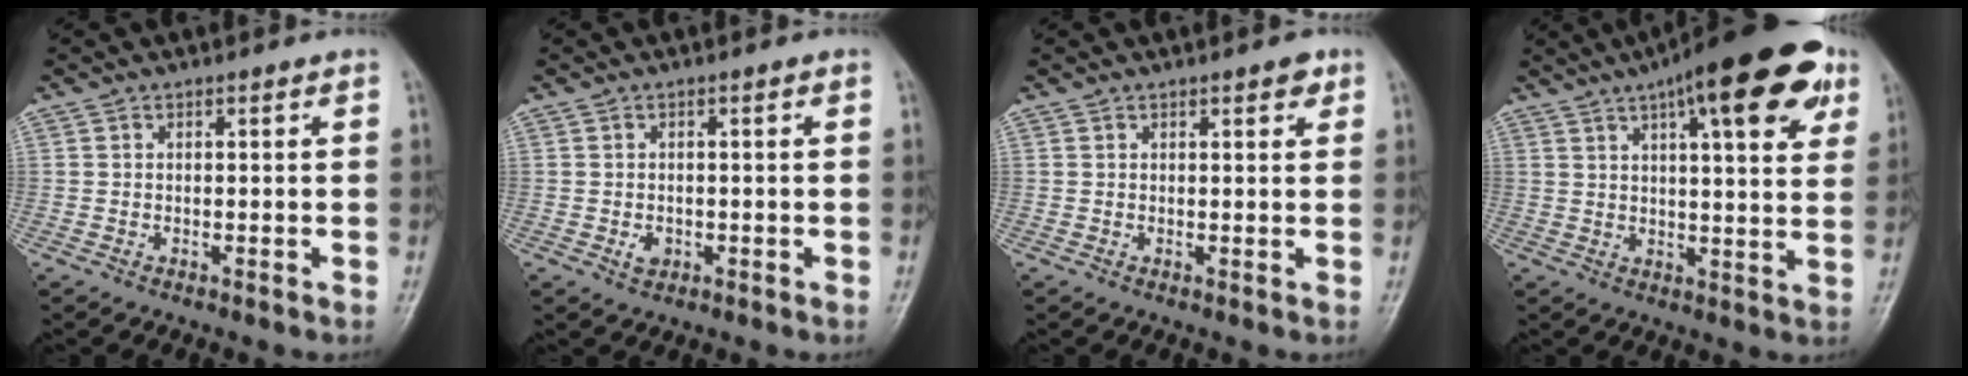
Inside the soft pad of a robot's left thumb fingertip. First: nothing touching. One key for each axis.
{"total": 2.0, "fx": -0.6, "fy": 1.5, "fz": 1.1, "tx": -0.014, "ty": 0.001, "tz": -0.007}
{"total": 2.3, "fx": 1.4, "fy": 0.9, "fz": 1.6, "tx": -0.015, "ty": -0.004, "tz": 0.015}
{"total": 20.0, "fx": 10.2, "fy": 6.0, "fz": 16.1, "tx": -0.211, "ty": -0.005, "tz": 0.138}